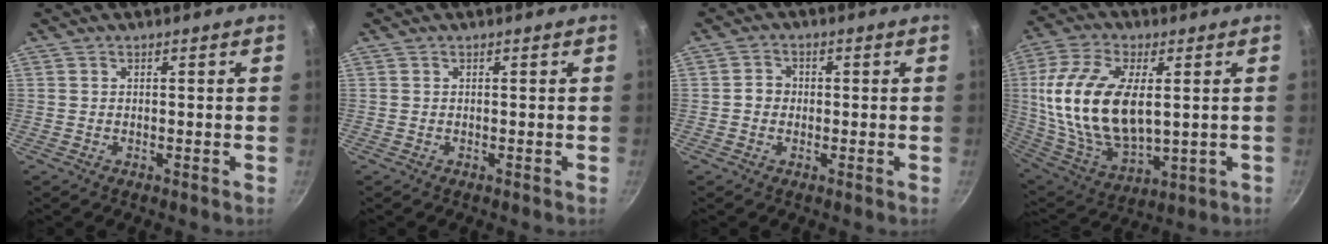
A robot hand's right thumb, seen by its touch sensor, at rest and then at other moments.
{"total": 0.0}
{"total": 2.8, "force": [-0.3, 2.5, 1.2], "torque": [-0.005, 0.009, -0.009]}
{"total": 22.7, "force": [2.6, 12.2, 19.0], "torque": [-0.374, -0.008, 0.064]}